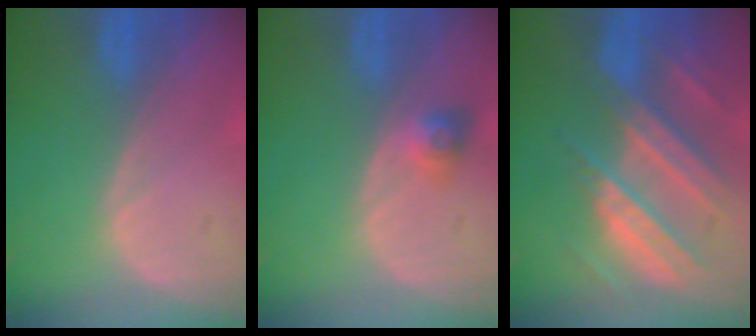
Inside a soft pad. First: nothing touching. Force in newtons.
{"total": 2.9, "press": 2.7, "slide": 1.2}
{"total": 10.6, "press": 9.3, "slide": 5.0}